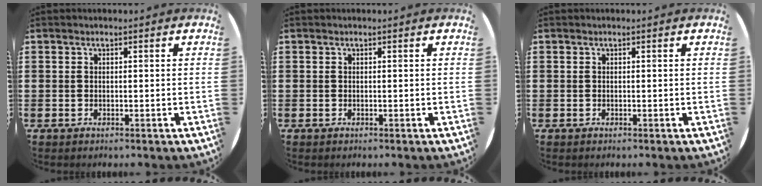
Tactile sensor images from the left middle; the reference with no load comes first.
{"total": 0.0}
{"total": 0.0}